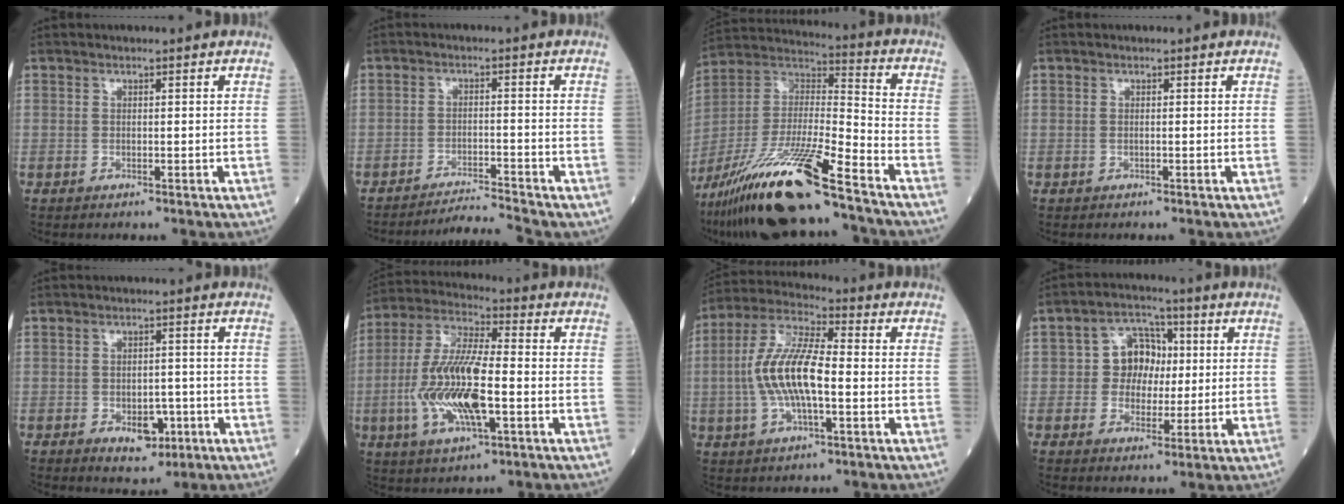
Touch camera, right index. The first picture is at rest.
{"total": 5.2, "force": [-4.9, -1.7, 0.2], "torque": [-0.008, -0.010, -0.083]}
{"total": 22.4, "force": [-15.9, 1.9, 15.6], "torque": [-0.327, -0.037, -0.295]}
{"total": 0.0}
{"total": 5.2, "force": [-2.2, 2.9, 3.8], "torque": [-0.047, 0.001, -0.024]}
{"total": 14.8, "force": [-3.2, 3.8, 13.9], "torque": [-0.292, -0.001, -0.058]}
{"total": 12.0, "force": [-1.2, 3.4, 11.5], "torque": [-0.239, 0.013, -0.025]}
{"total": 6.9, "force": [0.6, 5.7, 3.9], "torque": [-0.063, 0.023, 0.008]}